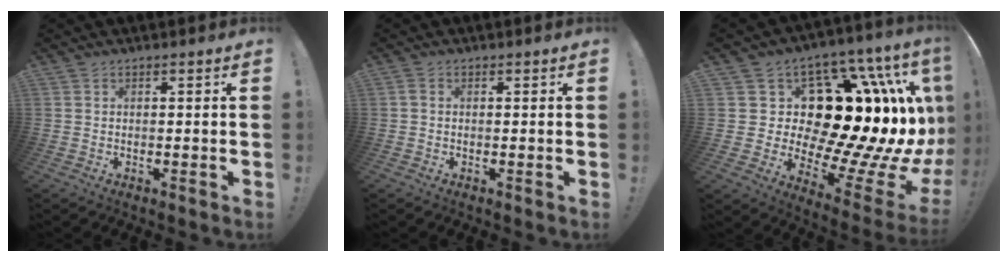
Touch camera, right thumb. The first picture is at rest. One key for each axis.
{"total": 0.8, "fx": -0.2, "fy": 0.5, "fz": 0.6, "tx": -0.021, "ty": 0.006, "tz": -0.002}
{"total": 21.5, "fx": 3.3, "fy": 8.4, "fz": 19.5, "tx": -0.296, "ty": -0.092, "tz": 0.099}